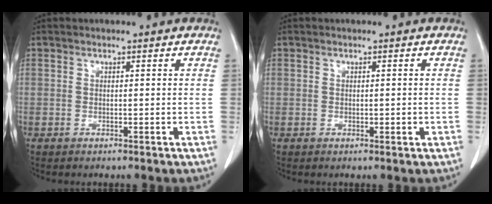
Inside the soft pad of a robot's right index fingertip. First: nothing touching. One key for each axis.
{"total": 0.9, "fx": -0.1, "fy": 0.4, "fz": 0.7, "tx": -0.009, "ty": -0.001, "tz": 0.001}